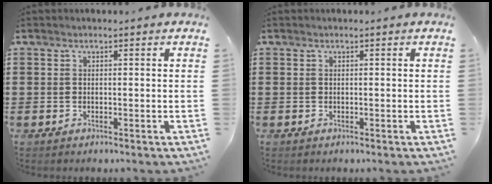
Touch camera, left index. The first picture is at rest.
{"total": 0.0}